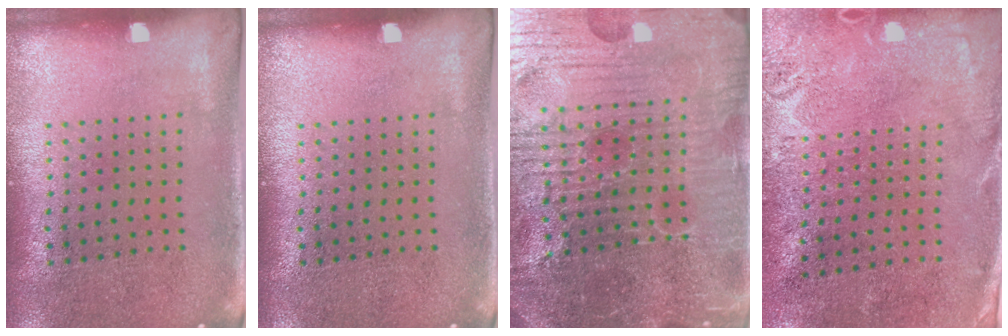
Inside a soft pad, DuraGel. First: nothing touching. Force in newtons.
{"total": 0.0}
{"total": 6.4, "press": 5.9, "slide": 2.5}
{"total": 2.6, "press": 2.2, "slide": 1.4}